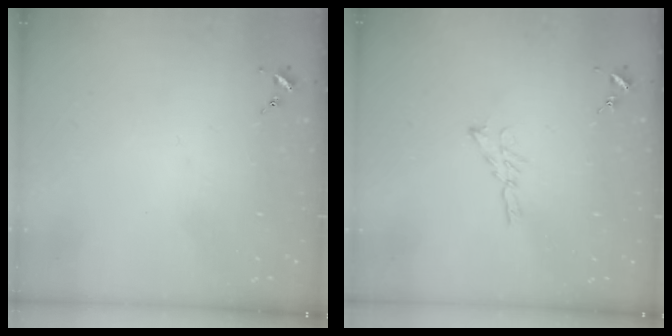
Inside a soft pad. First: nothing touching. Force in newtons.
{"total": 6.2, "press": 6.1, "slide": 0.8}